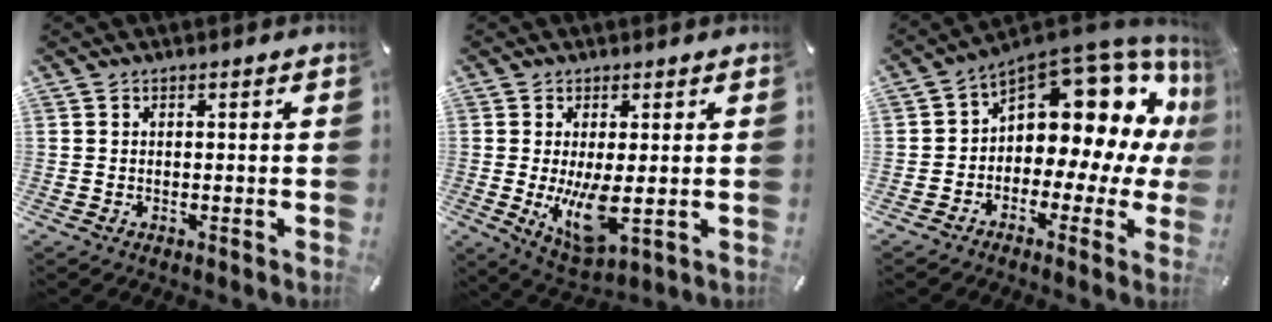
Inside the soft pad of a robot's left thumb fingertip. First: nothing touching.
{"total": 11.0, "force": [-0.2, 4.3, 10.1], "torque": [-0.189, -0.033, 0.001]}
{"total": 14.6, "force": [7.3, 8.4, 9.5], "torque": [-0.120, -0.073, 0.113]}